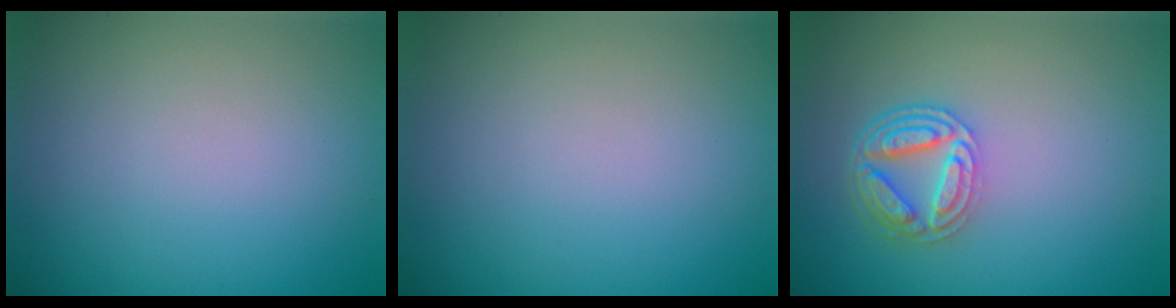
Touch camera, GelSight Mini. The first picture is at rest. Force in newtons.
{"total": 0.0}
{"total": 4.5, "press": 3.5, "slide": 2.8}